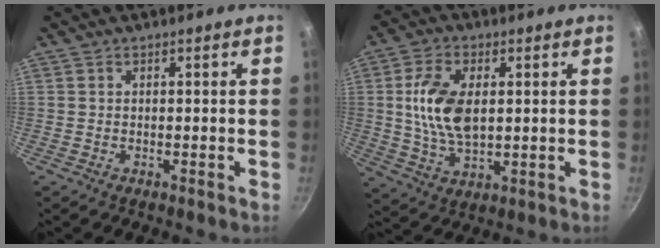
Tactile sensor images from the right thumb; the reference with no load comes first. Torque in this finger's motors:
{"motor_torque": [0.33, 0.33, 1.43, 0.49, 0.26]}